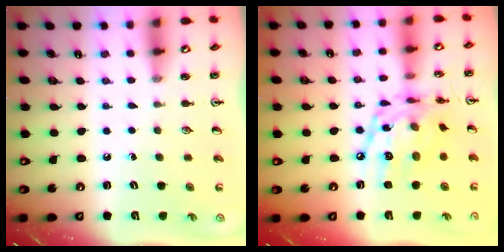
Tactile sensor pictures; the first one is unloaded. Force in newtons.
{"total": 15.8, "press": 15.8, "slide": 1.2}